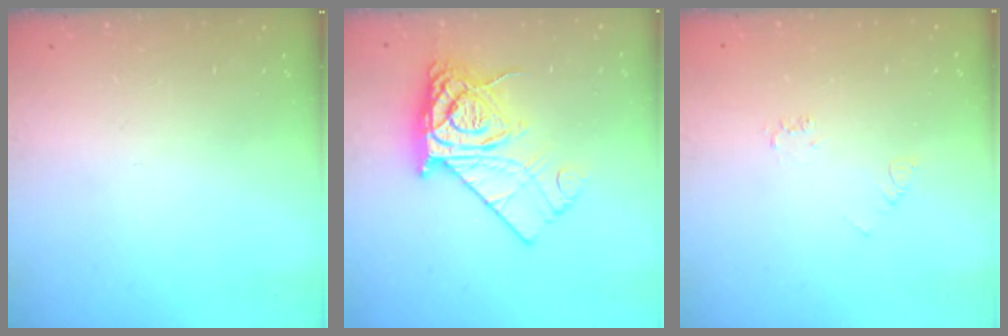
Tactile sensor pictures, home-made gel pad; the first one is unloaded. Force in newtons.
{"total": 12.9, "press": 12.8, "slide": 1.1}
{"total": 2.3, "press": 2.3, "slide": 0.4}